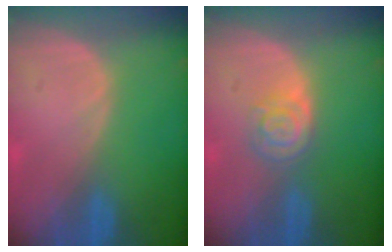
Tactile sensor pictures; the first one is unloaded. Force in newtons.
{"total": 4.1, "press": 3.8, "slide": 1.6}